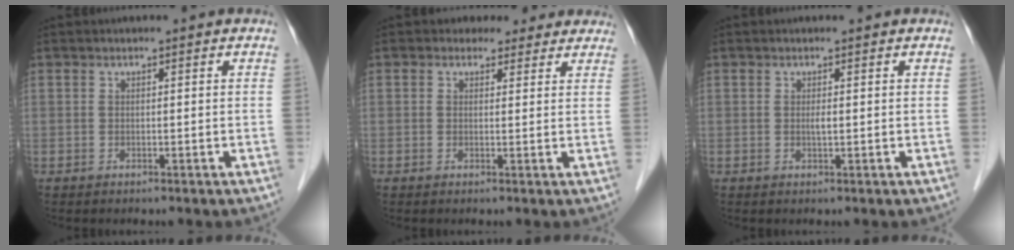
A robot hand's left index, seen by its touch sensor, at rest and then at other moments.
{"total": 4.3, "force": [3.5, 2.6, 0.1], "torque": [0.010, 0.008, 0.031]}
{"total": 0.8, "force": [0.1, 0.1, 0.8], "torque": [-0.018, -0.002, 0.001]}